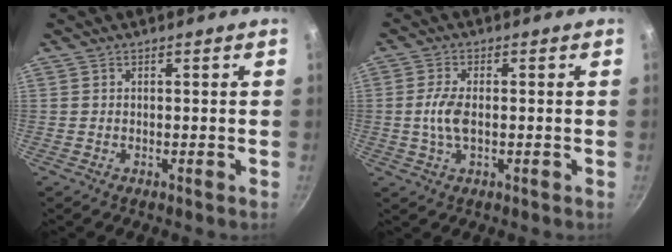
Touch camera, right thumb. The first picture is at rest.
{"total": 5.1, "force": [-0.3, 2.4, 4.4], "torque": [-0.098, 0.004, -0.008]}